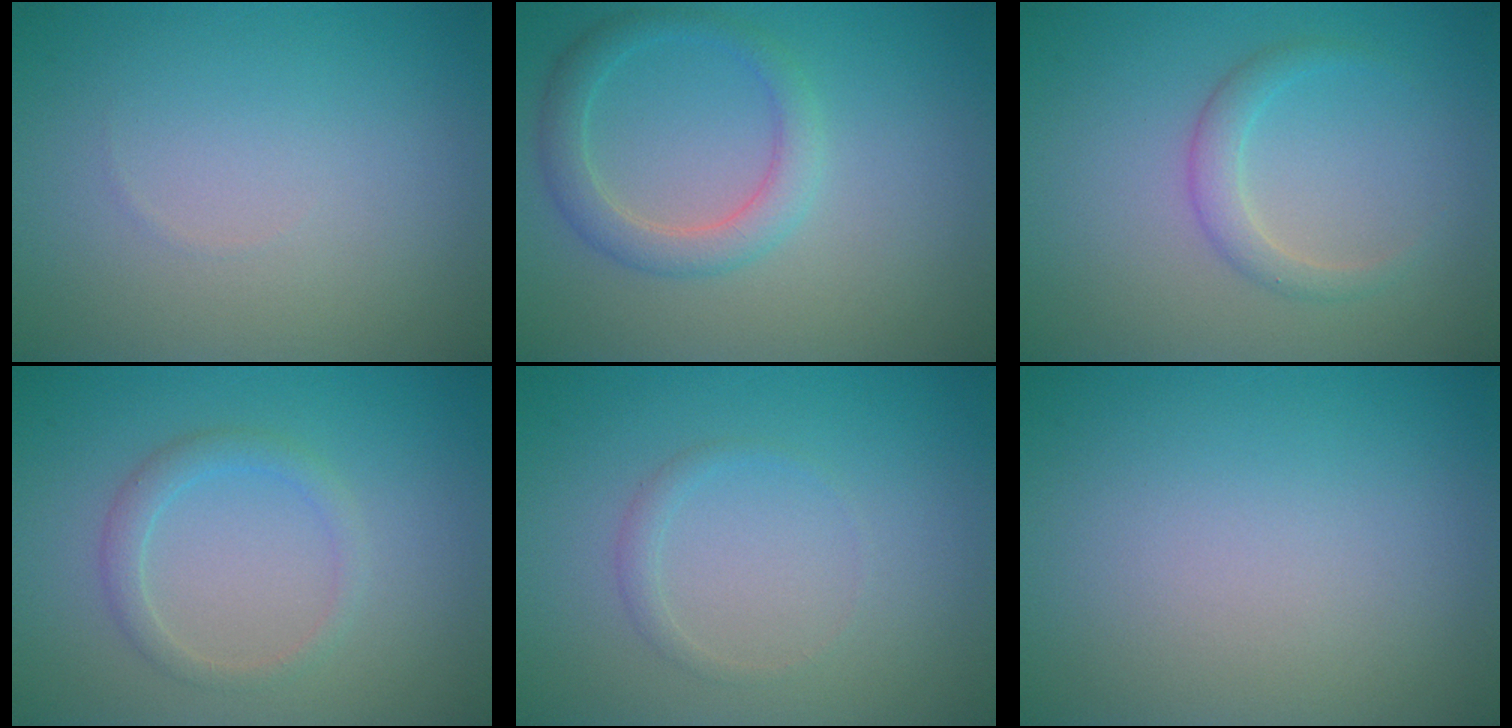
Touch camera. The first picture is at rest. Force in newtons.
{"total": 2.8, "press": 2.8, "slide": 0.2}
{"total": 1.9, "press": 1.9, "slide": 0.1}
{"total": 1.9, "press": 1.9, "slide": 0.1}
{"total": 0.9, "press": 0.9, "slide": 0.2}
{"total": 0.0}